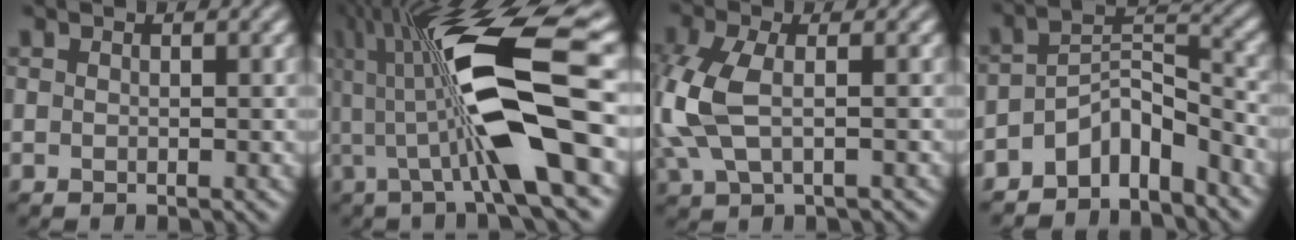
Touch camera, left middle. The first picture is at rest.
{"total": 12.3, "force": [0.7, 2.5, 12.1], "torque": [-0.200, 0.014, 0.003]}
{"total": 6.0, "force": [-0.1, 3.6, 4.8], "torque": [-0.126, 0.004, -0.006]}
{"total": 6.4, "force": [-4.5, 3.1, 3.3], "torque": [-0.032, 0.003, -0.088]}